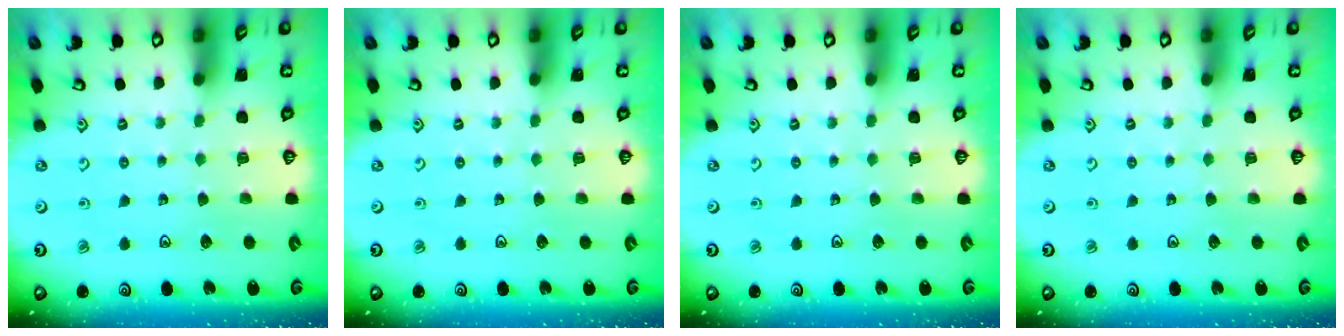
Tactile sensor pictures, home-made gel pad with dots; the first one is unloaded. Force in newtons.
{"total": 0.0}
{"total": 0.0}
{"total": 0.0}